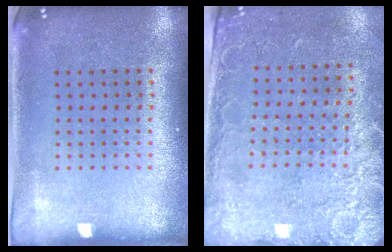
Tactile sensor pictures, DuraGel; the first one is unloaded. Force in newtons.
{"total": 2.6, "press": 2.1, "slide": 1.5}